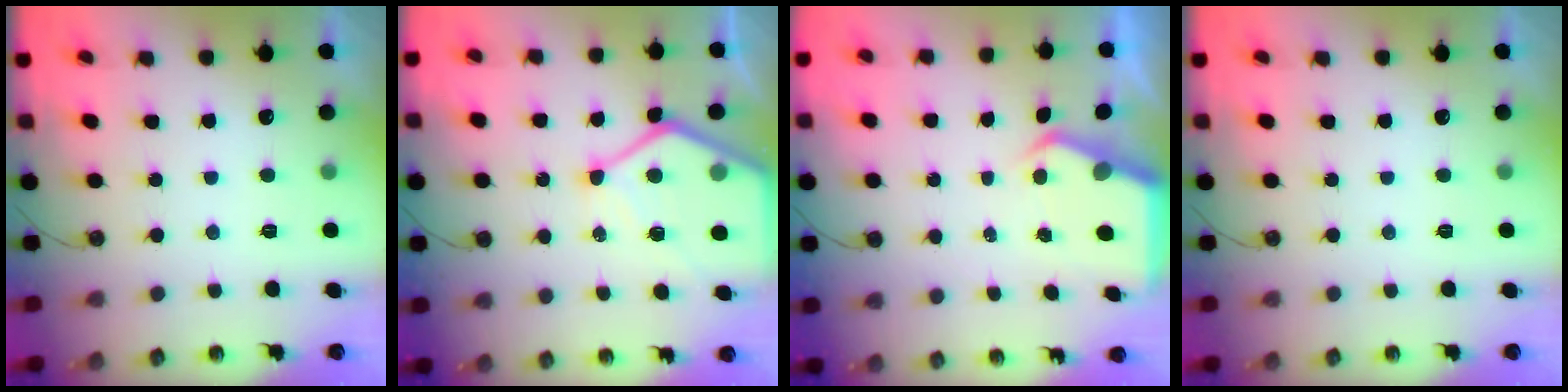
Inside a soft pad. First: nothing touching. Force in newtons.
{"total": 14.9, "press": 14.8, "slide": 1.3}
{"total": 4.9, "press": 4.8, "slide": 0.2}
{"total": 0.0}